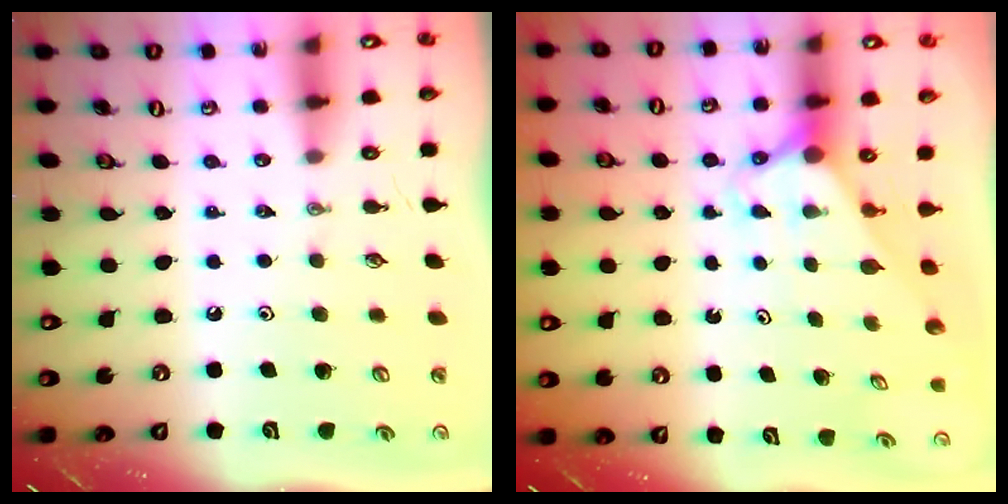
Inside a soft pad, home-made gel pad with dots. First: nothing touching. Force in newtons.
{"total": 2.8, "press": 2.8, "slide": 0.0}